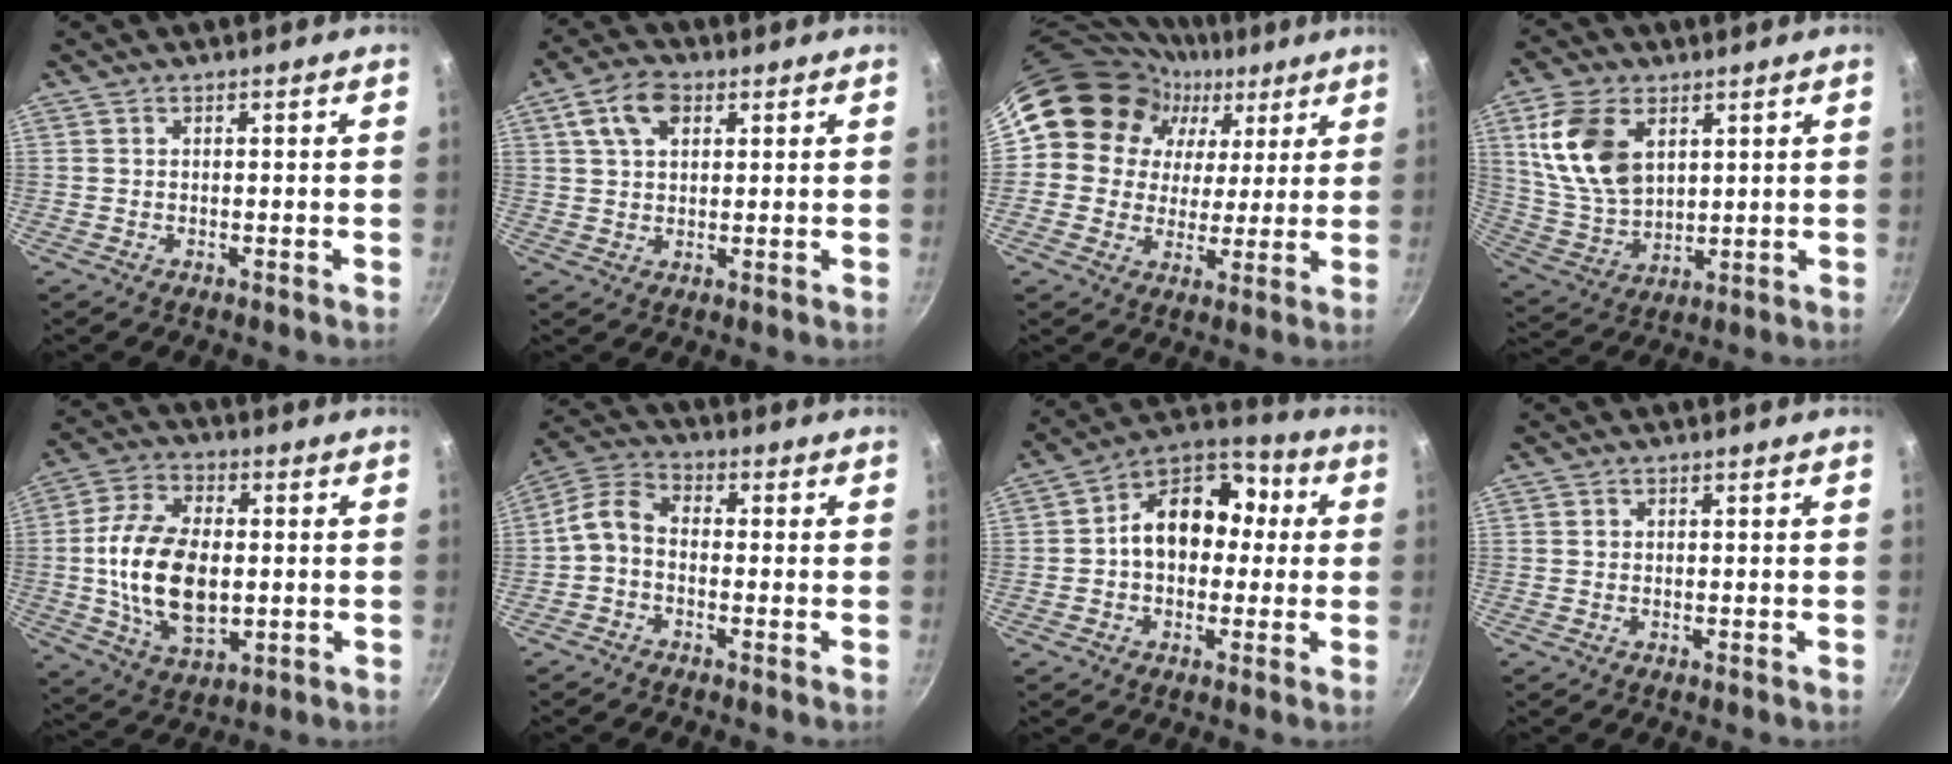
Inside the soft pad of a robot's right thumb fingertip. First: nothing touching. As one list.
[{"total": 7.5, "force": [3.1, 4.5, 5.2], "torque": [-0.086, 0.007, 0.050]}, {"total": 16.2, "force": [7.1, 13.3, 5.9], "torque": [-0.067, 0.004, 0.111]}, {"total": 14.4, "force": [4.8, 9.1, 10.1], "torque": [-0.176, -0.020, 0.105]}, {"total": 16.5, "force": [-0.5, 9.8, 13.3], "torque": [-0.234, 0.008, -0.007]}, {"total": 5.9, "force": [-1.5, 3.9, 4.1], "torque": [-0.089, 0.035, -0.047]}, {"total": 13.1, "force": [0.5, 9.3, 9.2], "torque": [-0.095, 0.046, -0.014]}, {"total": 0.0}]